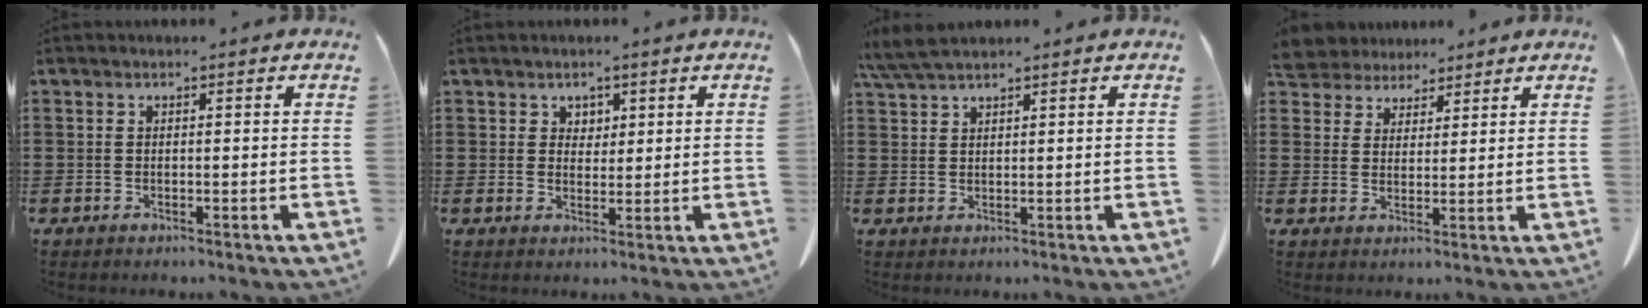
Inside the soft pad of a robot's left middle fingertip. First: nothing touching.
{"total": 2.4, "force": [1.7, 1.6, 0.3], "torque": [-0.004, 0.003, 0.031]}
{"total": 3.6, "force": [3.0, 0.4, 2.0], "torque": [-0.047, 0.000, 0.056]}
{"total": 4.4, "force": [4.0, 1.8, 0.0], "torque": [-0.019, -0.008, 0.074]}